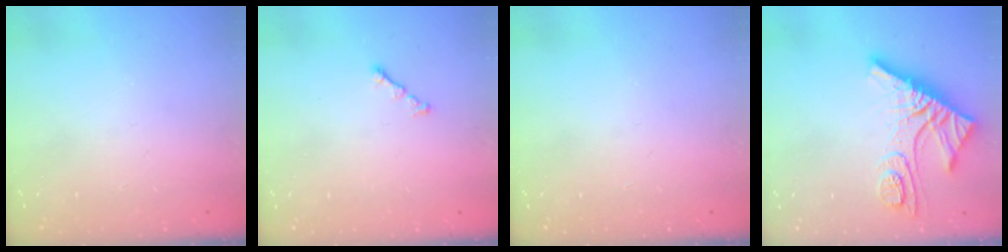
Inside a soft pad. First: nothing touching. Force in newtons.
{"total": 1.2, "press": 1.1, "slide": 0.5}
{"total": 0.0}
{"total": 13.5, "press": 13.4, "slide": 1.3}